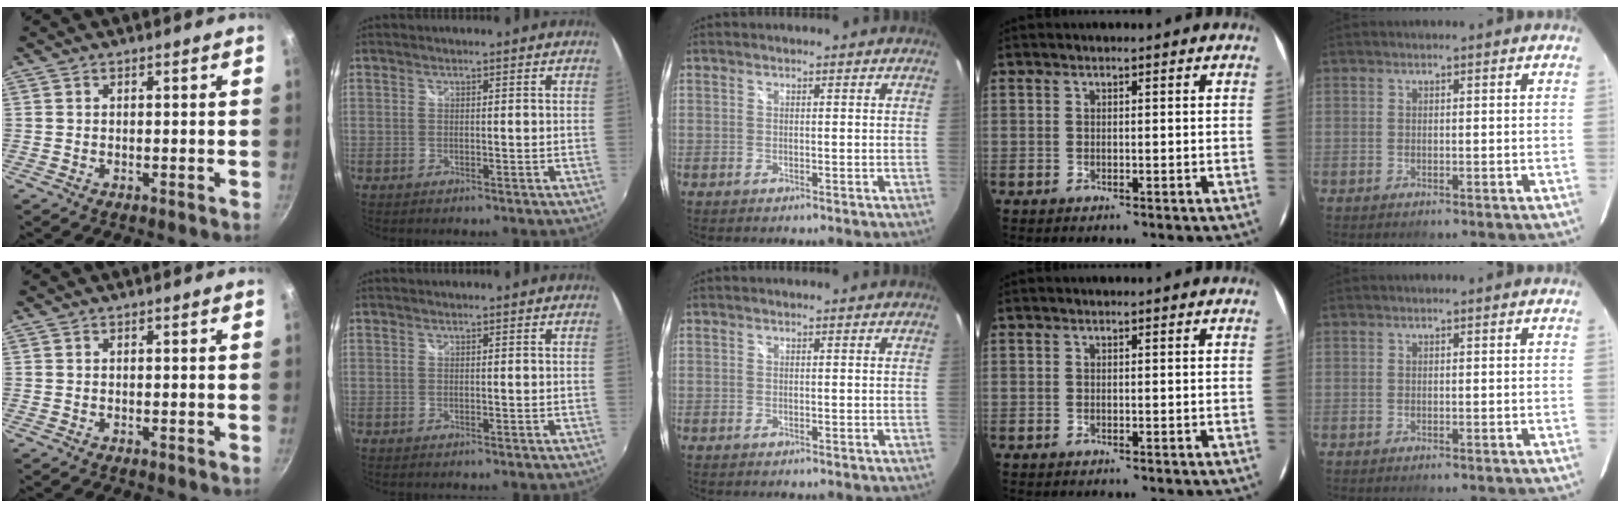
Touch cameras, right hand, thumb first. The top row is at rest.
{}